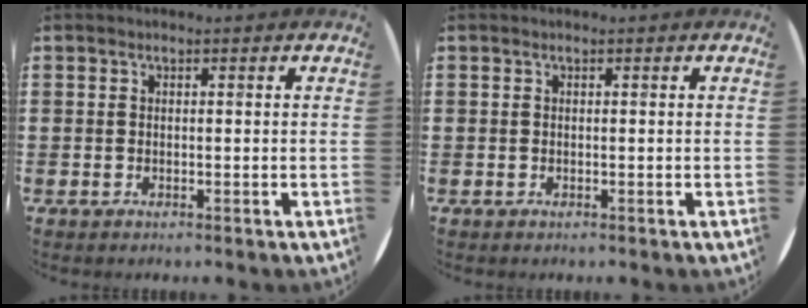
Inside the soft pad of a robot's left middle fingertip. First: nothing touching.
{"total": 0.0}